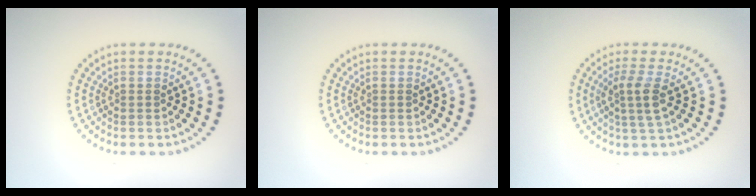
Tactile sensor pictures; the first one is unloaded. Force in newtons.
{"total": 0.0}
{"total": 2.6, "press": 2.1, "slide": 1.6}